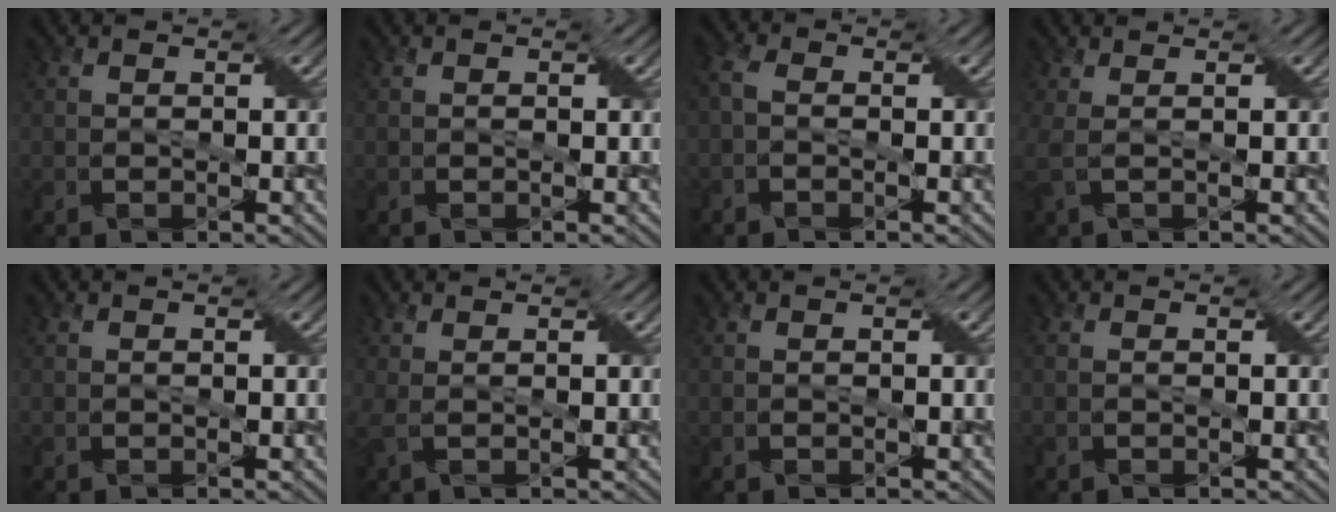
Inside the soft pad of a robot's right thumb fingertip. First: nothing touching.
{"total": 0.0}
{"total": 2.8, "force": [-0.5, 1.6, 2.2], "torque": [-0.058, 0.007, -0.018]}
{"total": 3.3, "force": [0.4, 1.2, 3.0], "torque": [-0.083, 0.006, 0.004]}
{"total": 0.0}
{"total": 3.6, "force": [0.0, 1.9, 3.1], "torque": [-0.083, -0.001, -0.003]}
{"total": 0.0}
{"total": 1.0, "force": [-0.1, 0.6, 0.8], "torque": [-0.019, -0.002, -0.003]}